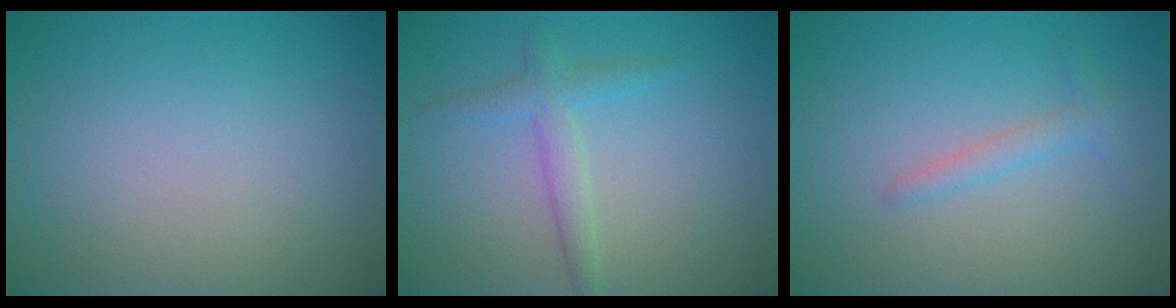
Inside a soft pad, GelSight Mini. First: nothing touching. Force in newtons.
{"total": 2.3, "press": 2.3, "slide": 0.1}
{"total": 1.4, "press": 1.4, "slide": 0.1}